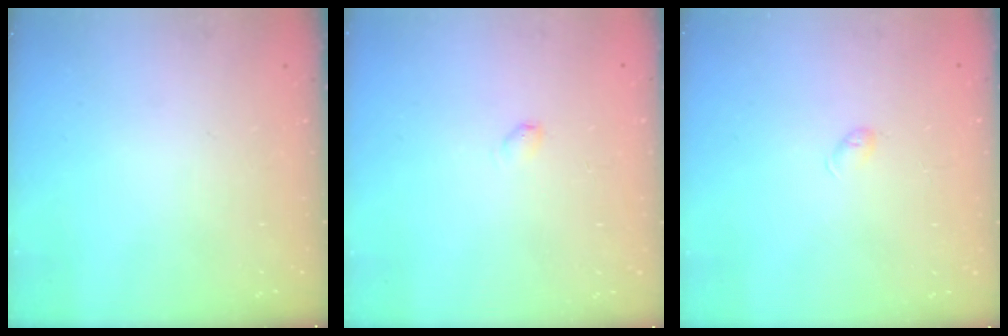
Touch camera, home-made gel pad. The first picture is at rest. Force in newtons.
{"total": 2.5, "press": 2.5, "slide": 0.4}
{"total": 3.3, "press": 3.2, "slide": 0.7}